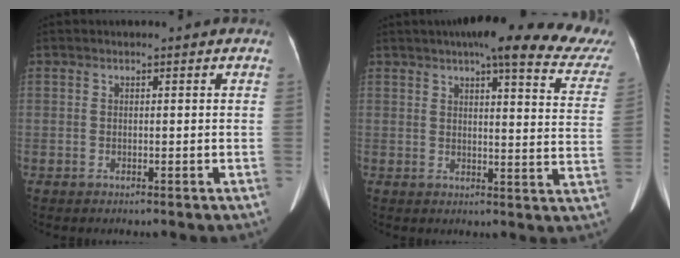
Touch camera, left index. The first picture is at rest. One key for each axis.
{"total": 21.8, "fx": 18.5, "fy": 2.5, "fz": 11.2, "tx": -0.134, "ty": -0.022, "tz": 0.202}